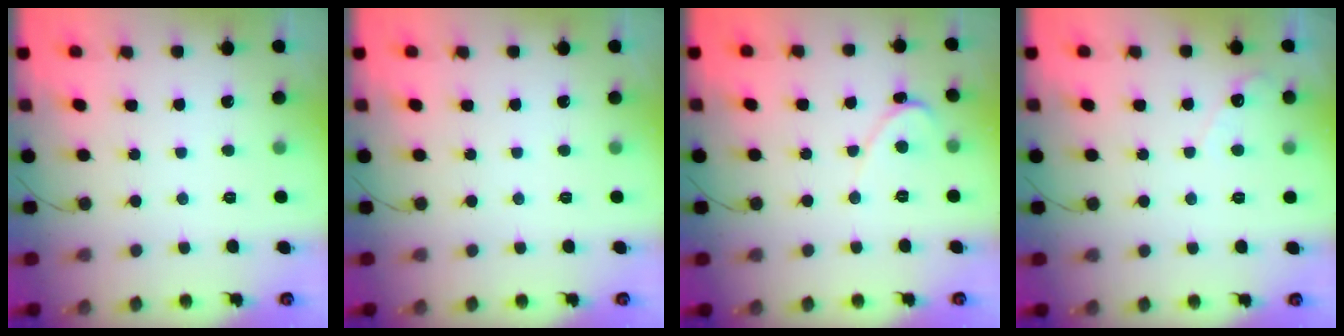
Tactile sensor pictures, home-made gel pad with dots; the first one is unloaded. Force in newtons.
{"total": 0.0}
{"total": 1.7, "press": 1.7, "slide": 0.2}
{"total": 3.1, "press": 3.1, "slide": 0.3}